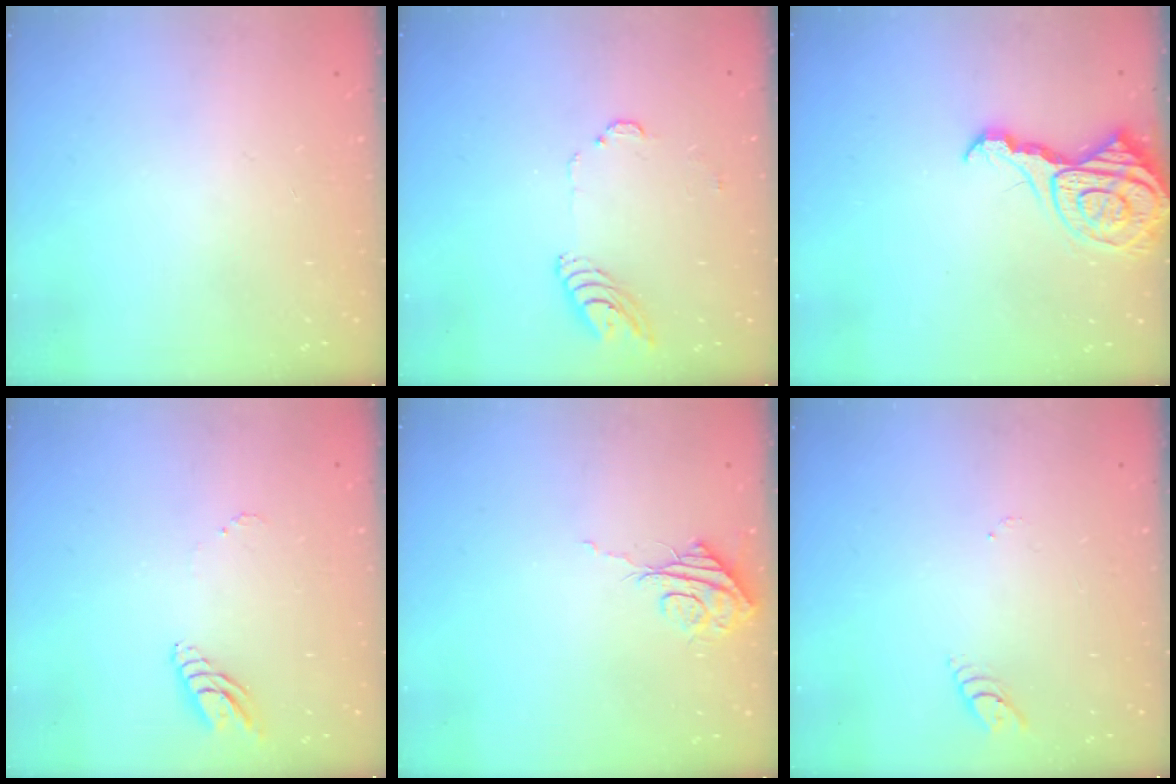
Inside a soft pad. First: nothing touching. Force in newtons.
{"total": 8.9, "press": 8.9, "slide": 1.0}
{"total": 13.5, "press": 13.4, "slide": 1.4}
{"total": 8.7, "press": 8.6, "slide": 1.1}
{"total": 8.0, "press": 8.0, "slide": 0.4}
{"total": 3.1, "press": 3.1, "slide": 0.3}